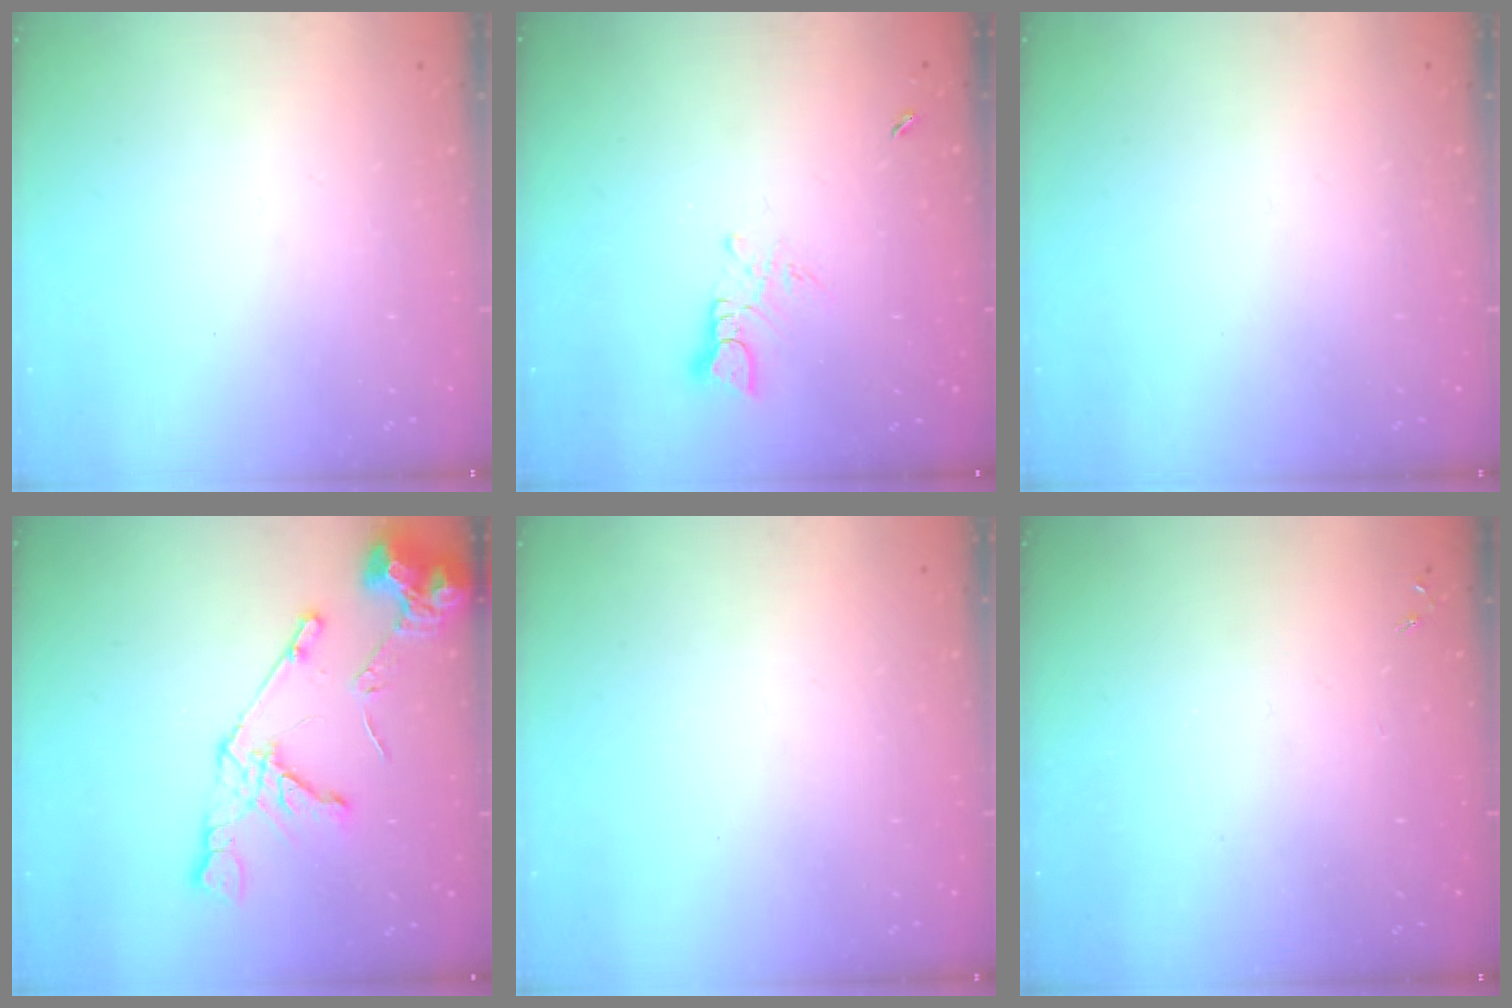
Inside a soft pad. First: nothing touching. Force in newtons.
{"total": 3.0, "press": 2.9, "slide": 0.3}
{"total": 0.0}
{"total": 13.9, "press": 13.8, "slide": 1.6}
{"total": 0.0}
{"total": 0.0}